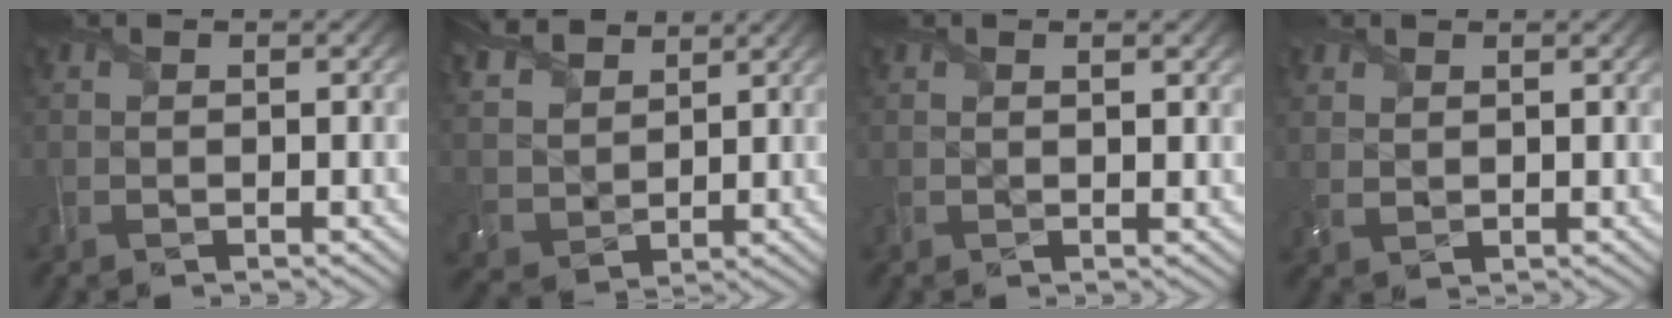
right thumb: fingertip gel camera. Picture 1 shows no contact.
{"total": 8.3, "force": [5.4, 4.9, 4.0], "torque": [-0.138, 0.018, 0.109]}
{"total": 1.0, "force": [0.5, 0.0, 0.9], "torque": [-0.016, -0.001, 0.011]}
{"total": 1.5, "force": [1.0, 0.8, 0.6], "torque": [-0.021, -0.002, 0.029]}